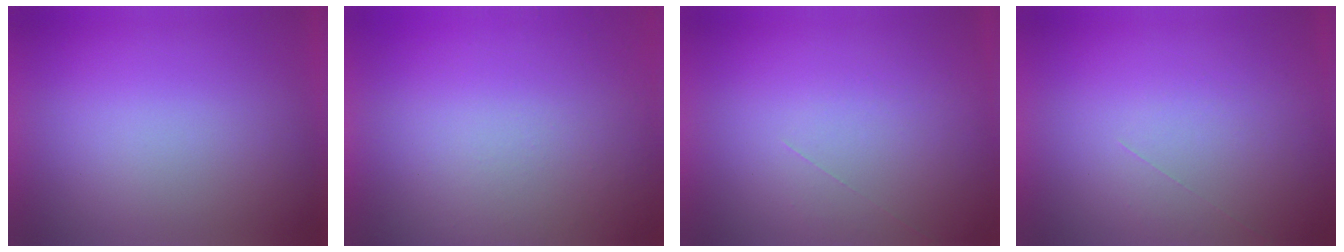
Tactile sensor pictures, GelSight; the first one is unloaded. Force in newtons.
{"total": 8.4}
{"total": 1.2}
{"total": 1.2}